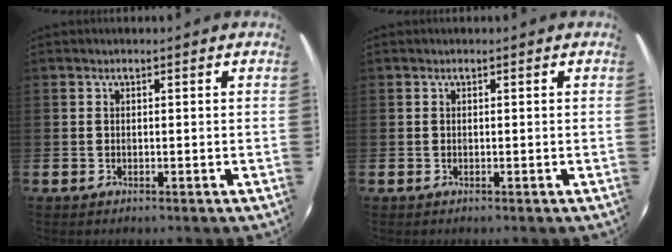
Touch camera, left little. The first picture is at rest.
{"total": 0.0}